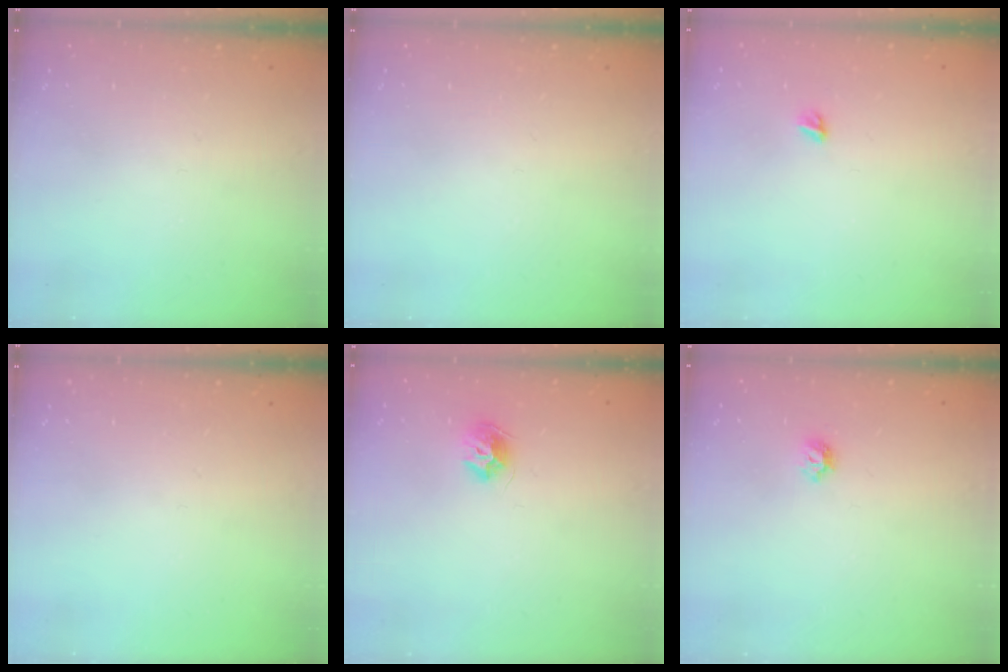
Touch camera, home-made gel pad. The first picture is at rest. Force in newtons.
{"total": 0.0}
{"total": 4.2, "press": 4.2, "slide": 0.5}
{"total": 0.0}
{"total": 8.1, "press": 8.1, "slide": 0.1}
{"total": 5.9, "press": 5.8, "slide": 0.9}